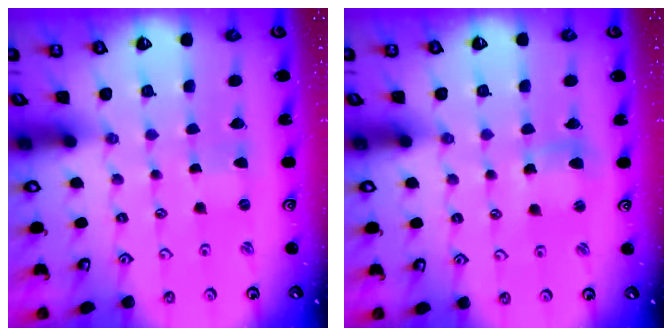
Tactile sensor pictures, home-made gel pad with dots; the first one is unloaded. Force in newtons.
{"total": 4.6, "press": 4.5, "slide": 0.5}